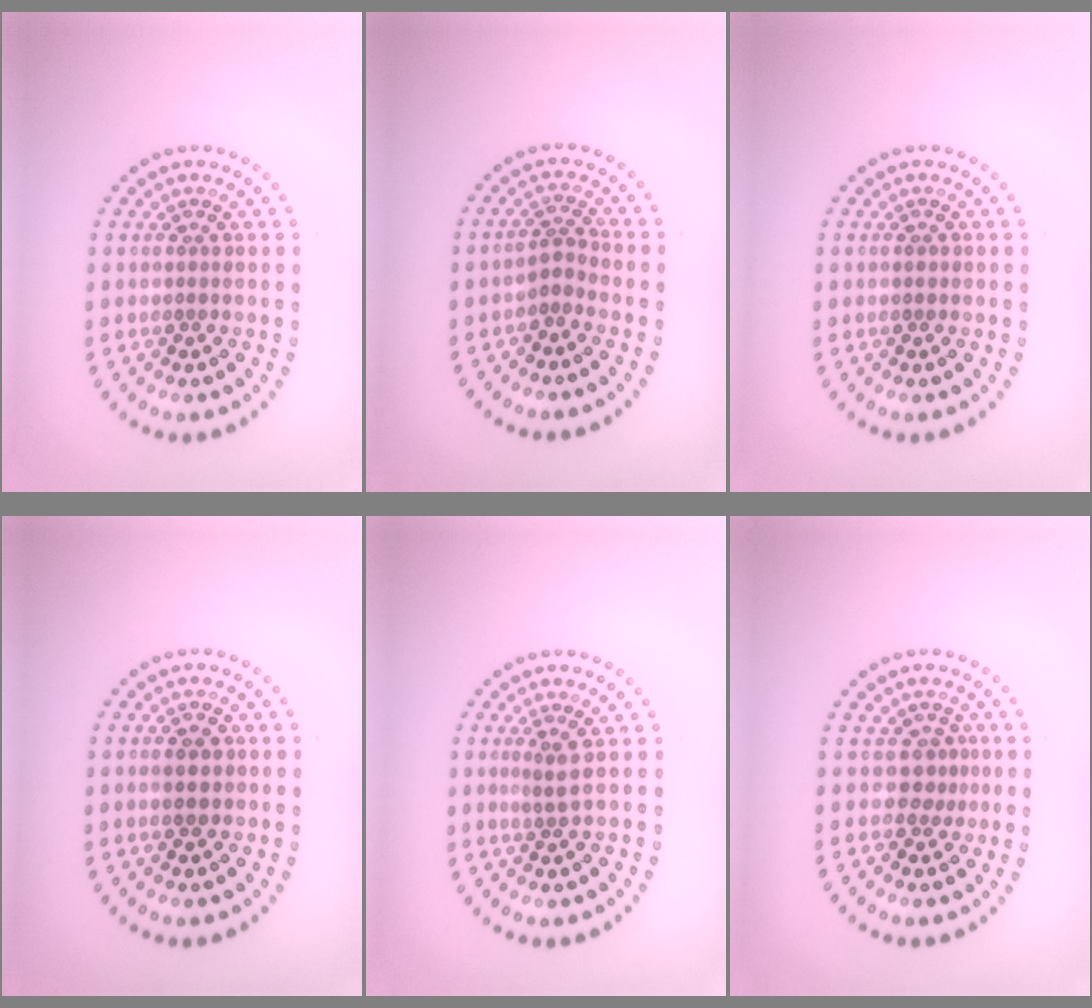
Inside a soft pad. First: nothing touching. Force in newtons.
{"total": 1.9, "press": 1.3, "slide": 1.3}
{"total": 0.7, "press": 0.7, "slide": 0.0}
{"total": 2.3, "press": 2.2, "slide": 0.2}
{"total": 1.5, "press": 1.0, "slide": 1.1}
{"total": 1.9, "press": 1.4, "slide": 1.3}